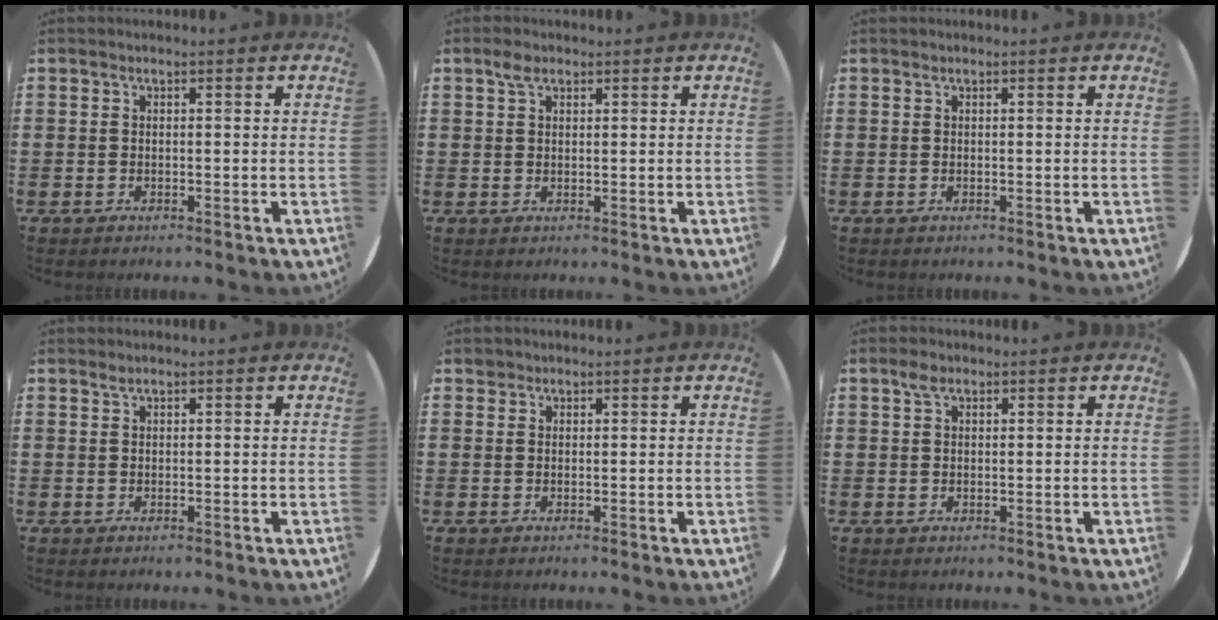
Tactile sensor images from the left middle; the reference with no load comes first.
{"total": 2.0, "force": [1.4, 1.1, 1.0], "torque": [-0.013, 0.004, 0.023]}
{"total": 0.0}
{"total": 0.6, "force": [0.6, 0.0, 0.3], "torque": [-0.005, 0.000, 0.011]}
{"total": 0.9, "force": [0.7, 0.4, 0.0], "torque": [0.007, 0.000, 0.013]}
{"total": 1.7, "force": [1.1, 0.9, 0.8], "torque": [-0.011, 0.003, 0.019]}